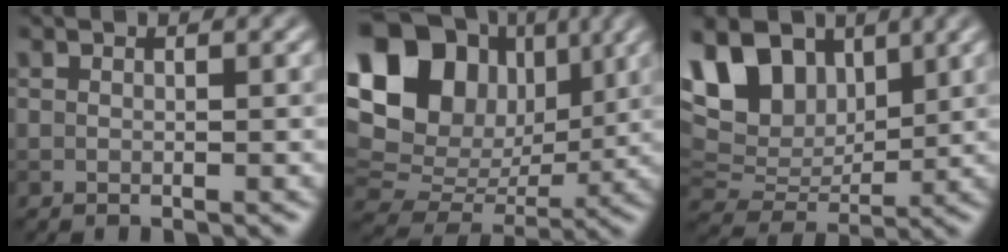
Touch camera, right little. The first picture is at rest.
{"total": 18.3, "force": [6.0, 14.1, 10.0], "torque": [-0.233, 0.048, 0.121]}
{"total": 10.6, "force": [4.8, 6.6, 6.8], "torque": [-0.145, 0.028, 0.077]}